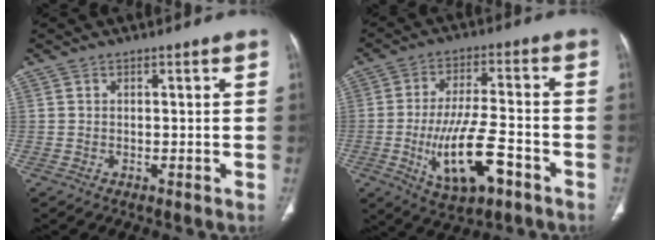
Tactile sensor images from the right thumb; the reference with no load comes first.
{"total": 14.1, "force": [-5.3, 5.5, 11.9], "torque": [-0.210, 0.023, -0.081]}